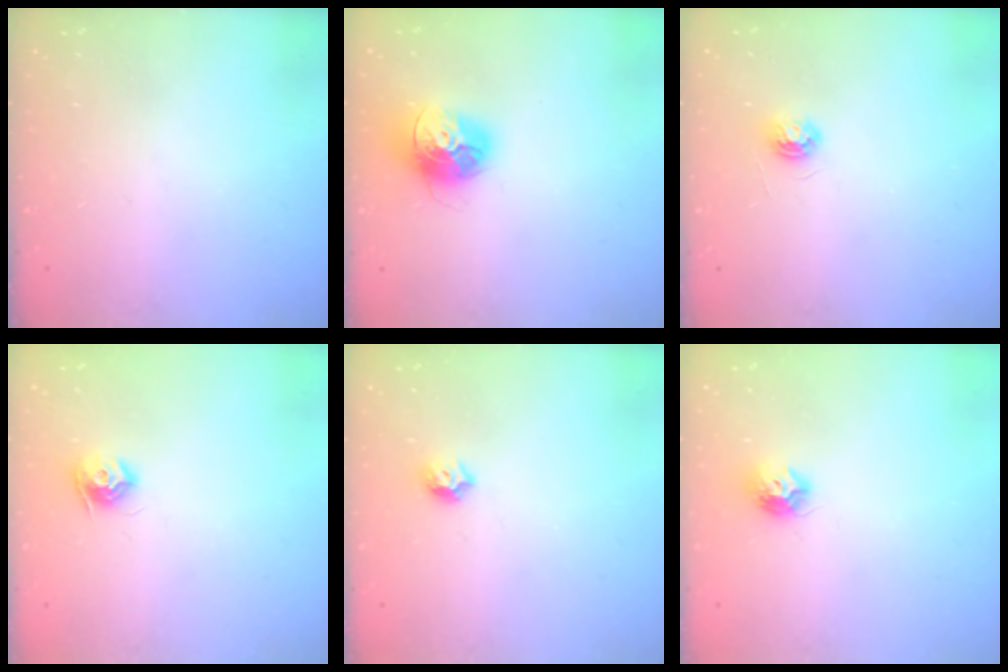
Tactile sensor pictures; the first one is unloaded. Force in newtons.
{"total": 14.5, "press": 14.4, "slide": 1.5}
{"total": 4.4, "press": 4.4, "slide": 0.5}
{"total": 8.7, "press": 8.7, "slide": 0.1}
{"total": 5.2, "press": 5.1, "slide": 0.9}
{"total": 8.0, "press": 8.0, "slide": 0.5}